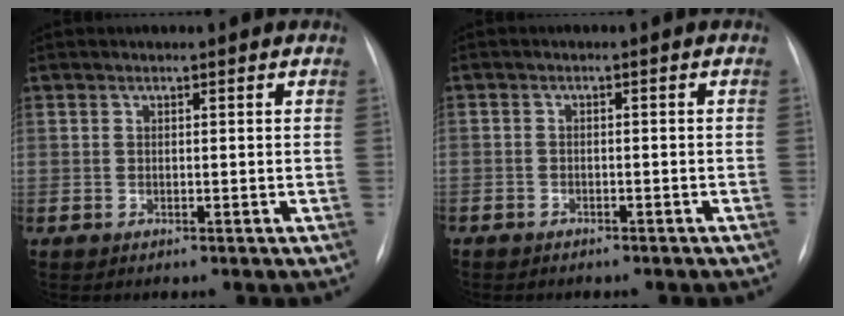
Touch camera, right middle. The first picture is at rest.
{"total": 3.0, "force": [-2.4, 1.6, 1.0], "torque": [-0.015, 0.003, -0.022]}